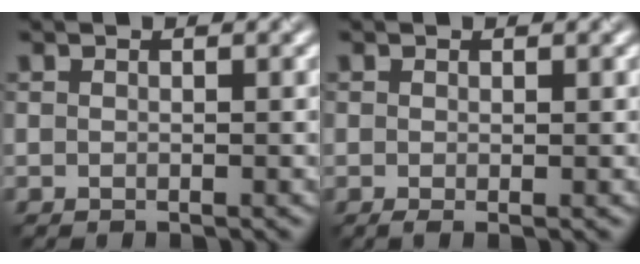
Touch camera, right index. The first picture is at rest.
{"total": 0.7, "force": [-0.1, 0.1, 0.7], "torque": [-0.009, -0.006, -0.002]}